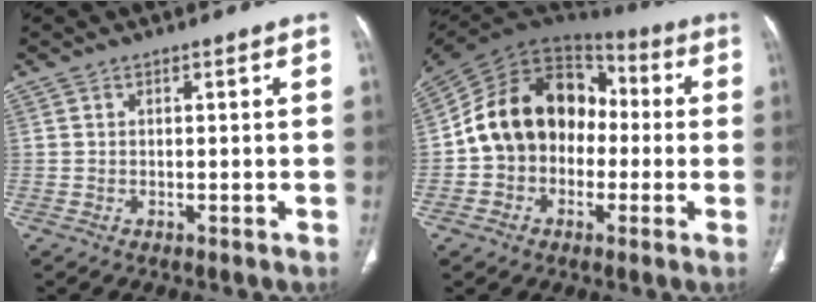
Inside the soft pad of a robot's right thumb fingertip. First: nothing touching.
{"total": 17.8, "force": [-1.0, 13.8, 11.1], "torque": [-0.157, 0.047, -0.027]}